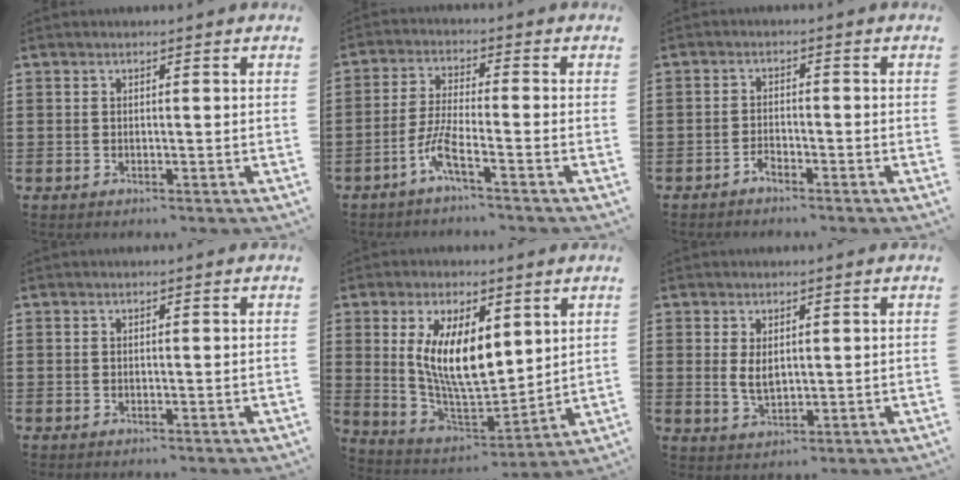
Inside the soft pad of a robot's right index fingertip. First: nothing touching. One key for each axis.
{"total": 5.4, "fx": -3.3, "fy": 0.3, "fz": 4.3, "tx": -0.106, "ty": -0.013, "tz": -0.069}
{"total": 1.8, "fx": -1.6, "fy": 0.4, "fz": 0.6, "tx": -0.016, "ty": 0.001, "tz": -0.033}
{"total": 0.0}
{"total": 10.7, "fx": 3.2, "fy": 4.7, "fz": 9.1, "tx": -0.177, "ty": -0.006, "tz": 0.058}
{"total": 2.9, "fx": 0.8, "fy": 1.5, "fz": 2.4, "tx": -0.049, "ty": 0.004, "tz": 0.016}